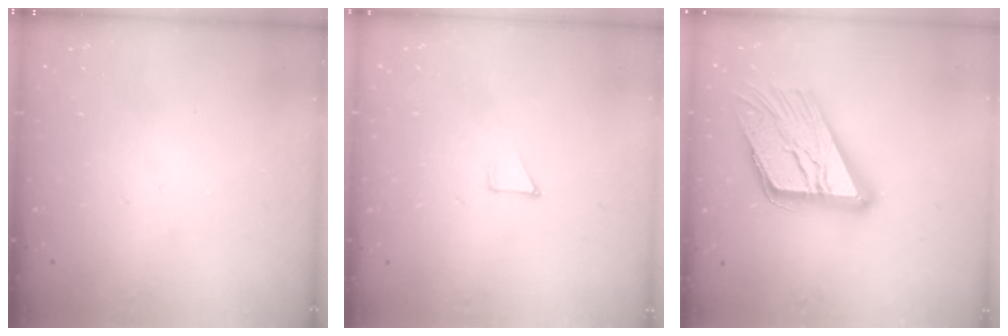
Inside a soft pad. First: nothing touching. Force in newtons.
{"total": 2.8, "press": 2.8, "slide": 0.2}
{"total": 22.9, "press": 22.8, "slide": 2.3}